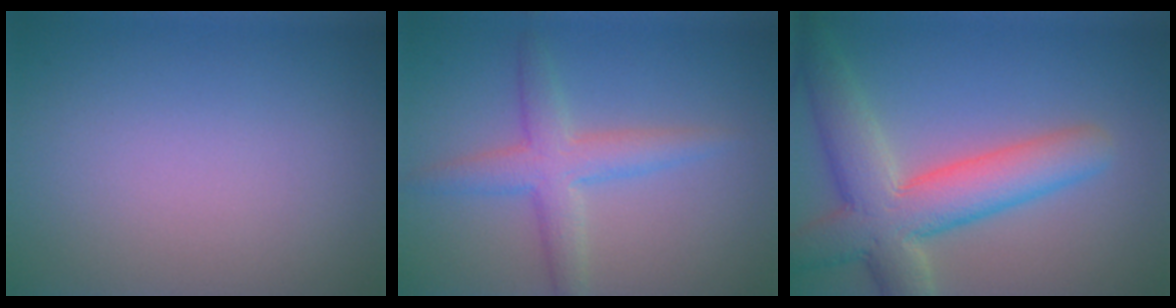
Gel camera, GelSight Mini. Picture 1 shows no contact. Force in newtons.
{"total": 3.8, "press": 3.8, "slide": 0.0}
{"total": 8.1, "press": 8.1, "slide": 0.6}